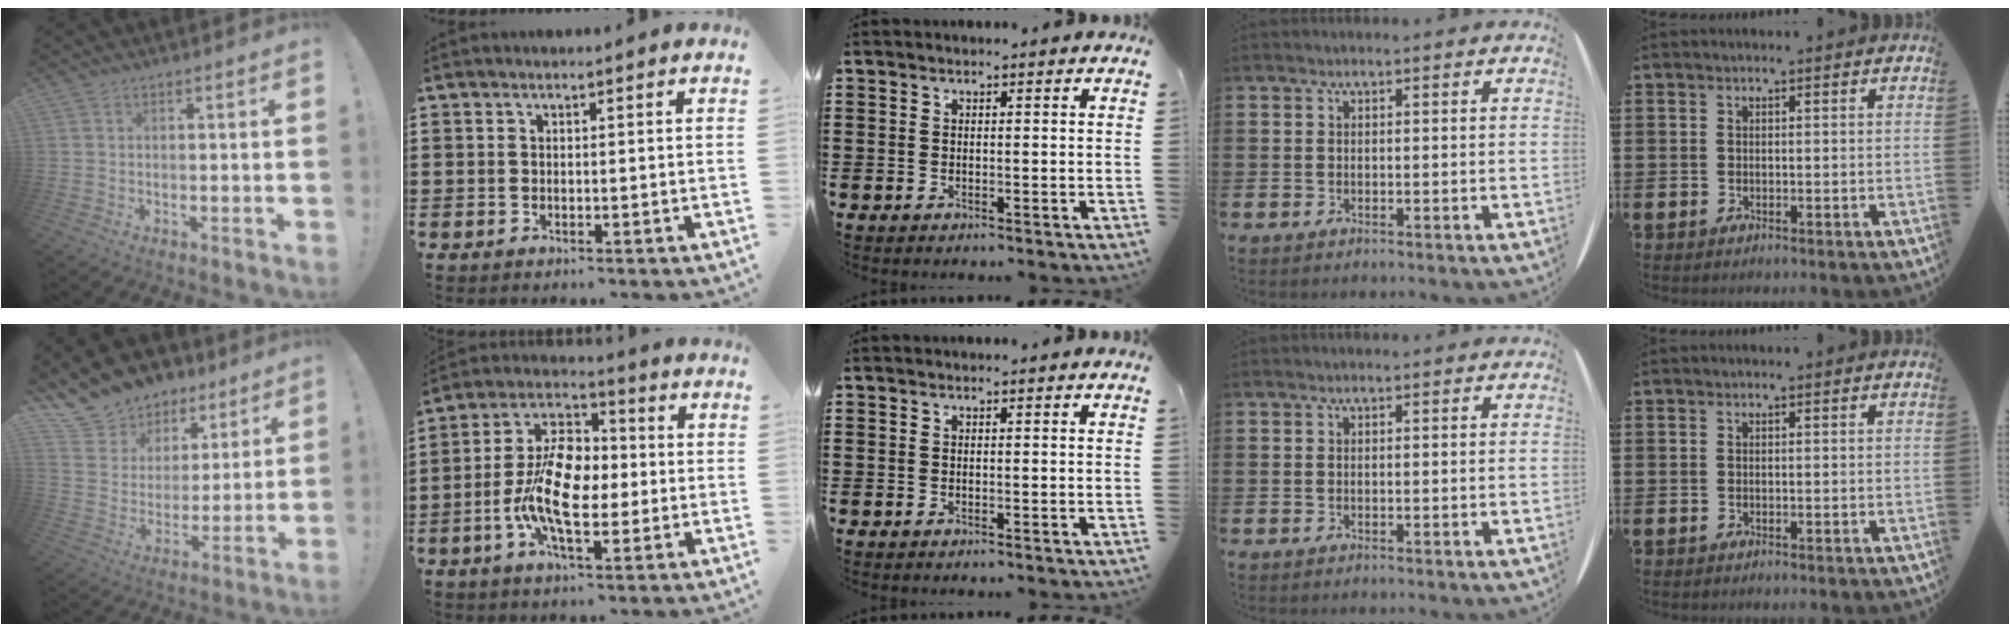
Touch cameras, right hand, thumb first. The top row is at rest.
{"thumb": {"total": 12.6, "force": [9.6, 8.0, 1.6], "torque": [-0.036, -0.080, 0.188]}, "index": {"total": 10.6, "force": [-1.9, 5.7, 8.8], "torque": [-0.195, 0.005, -0.039]}}